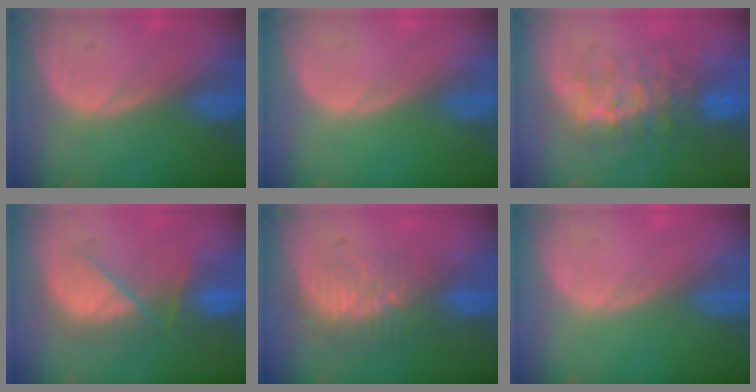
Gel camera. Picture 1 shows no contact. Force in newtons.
{"total": 0.0}
{"total": 9.3, "press": 8.5, "slide": 4.0}
{"total": 7.4, "press": 7.3, "slide": 1.1}
{"total": 8.5, "press": 7.4, "slide": 4.1}
{"total": 0.0}